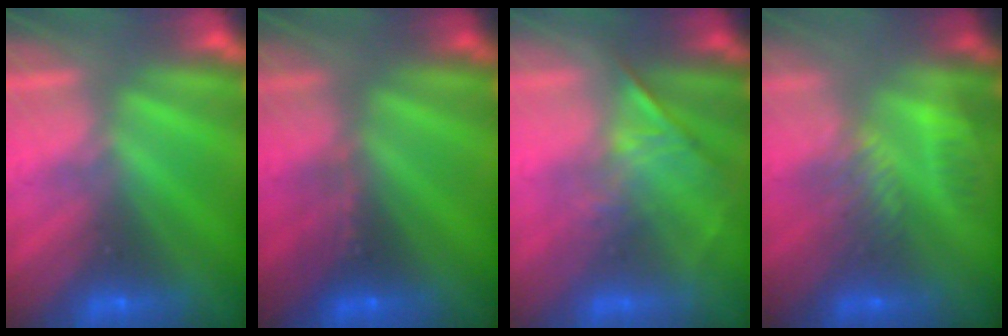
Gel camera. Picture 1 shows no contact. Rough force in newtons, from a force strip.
{"total": 5.1}
{"total": 1.1}
{"total": 8.3}